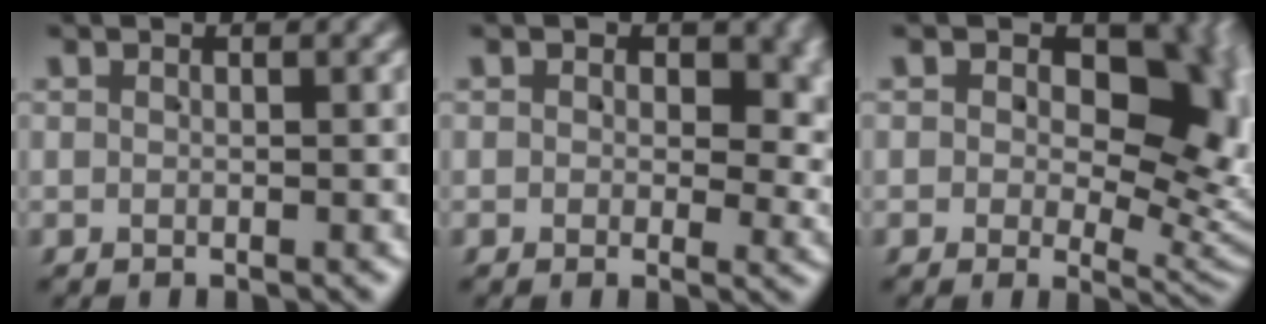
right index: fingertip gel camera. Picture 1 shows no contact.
{"total": 5.1, "force": [1.2, 3.2, 3.8], "torque": [-0.009, 0.008, 0.006]}
{"total": 8.8, "force": [1.1, 5.5, 6.8], "torque": [-0.053, -0.002, 0.011]}